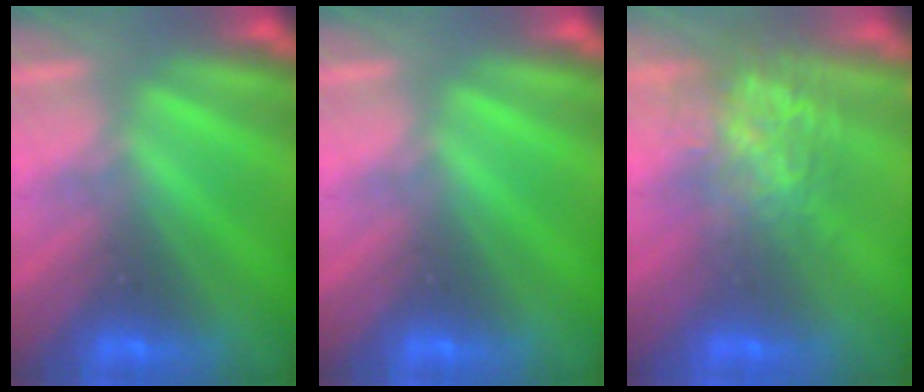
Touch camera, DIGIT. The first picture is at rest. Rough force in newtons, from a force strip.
{"total": 0.0}
{"total": 7.1}